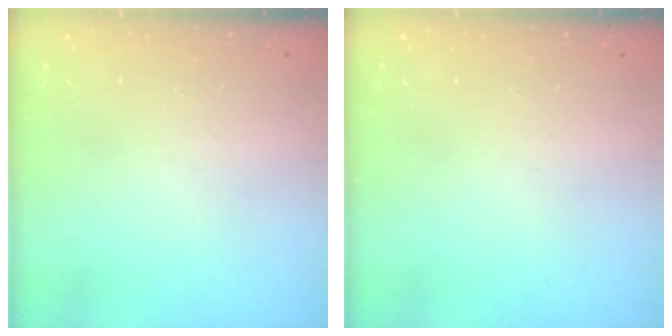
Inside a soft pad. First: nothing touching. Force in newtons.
{"total": 0.0}